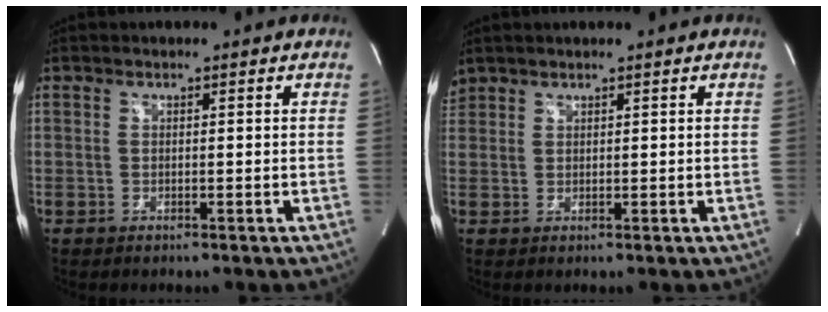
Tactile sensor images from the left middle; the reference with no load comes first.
{"total": 2.0, "force": [1.8, 0.9, 0.1], "torque": [-0.009, 0.017, 0.039]}